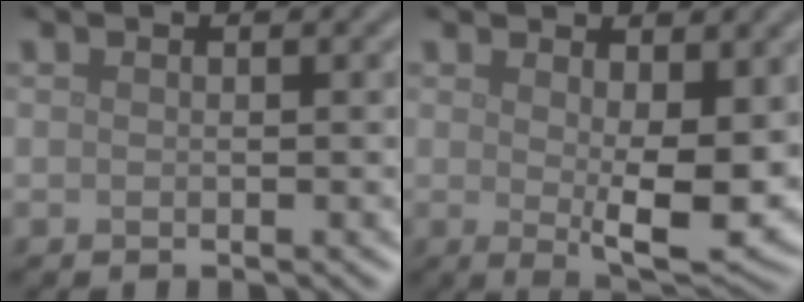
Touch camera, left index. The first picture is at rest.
{"total": 5.7, "force": [0.8, 2.0, 5.2], "torque": [-0.084, -0.017, 0.019]}